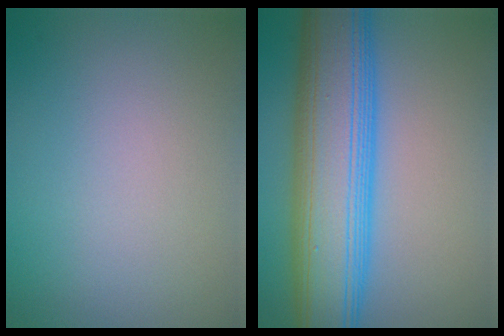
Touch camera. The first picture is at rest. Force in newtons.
{"total": 11.7, "press": 11.7, "slide": 0.0}